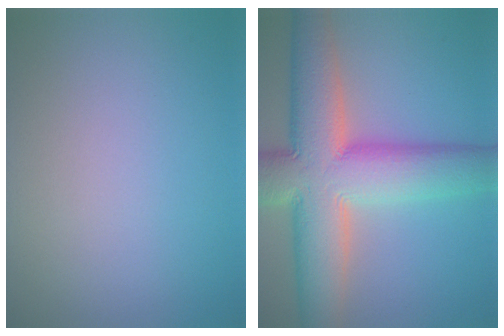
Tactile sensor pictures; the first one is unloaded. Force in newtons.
{"total": 12.9, "press": 12.8, "slide": 0.7}